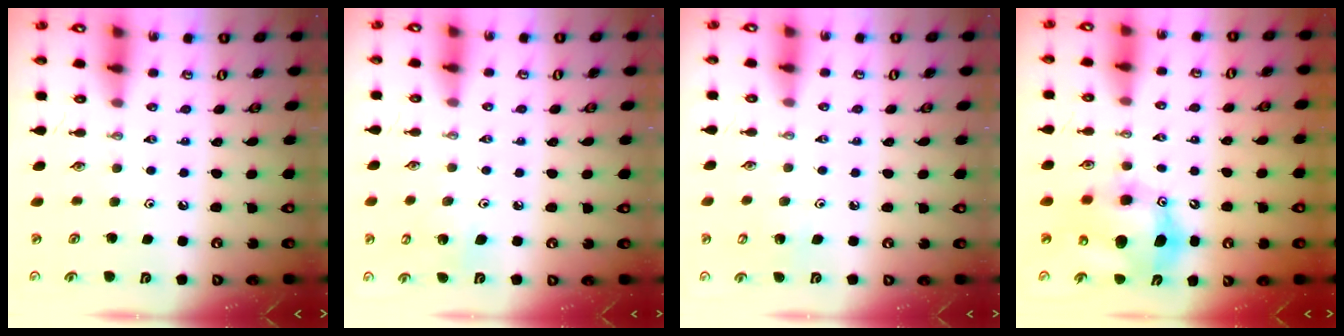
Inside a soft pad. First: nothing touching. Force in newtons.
{"total": 5.5, "press": 5.4, "slide": 0.4}
{"total": 4.3, "press": 4.3, "slide": 0.4}
{"total": 12.0, "press": 11.6, "slide": 2.8}